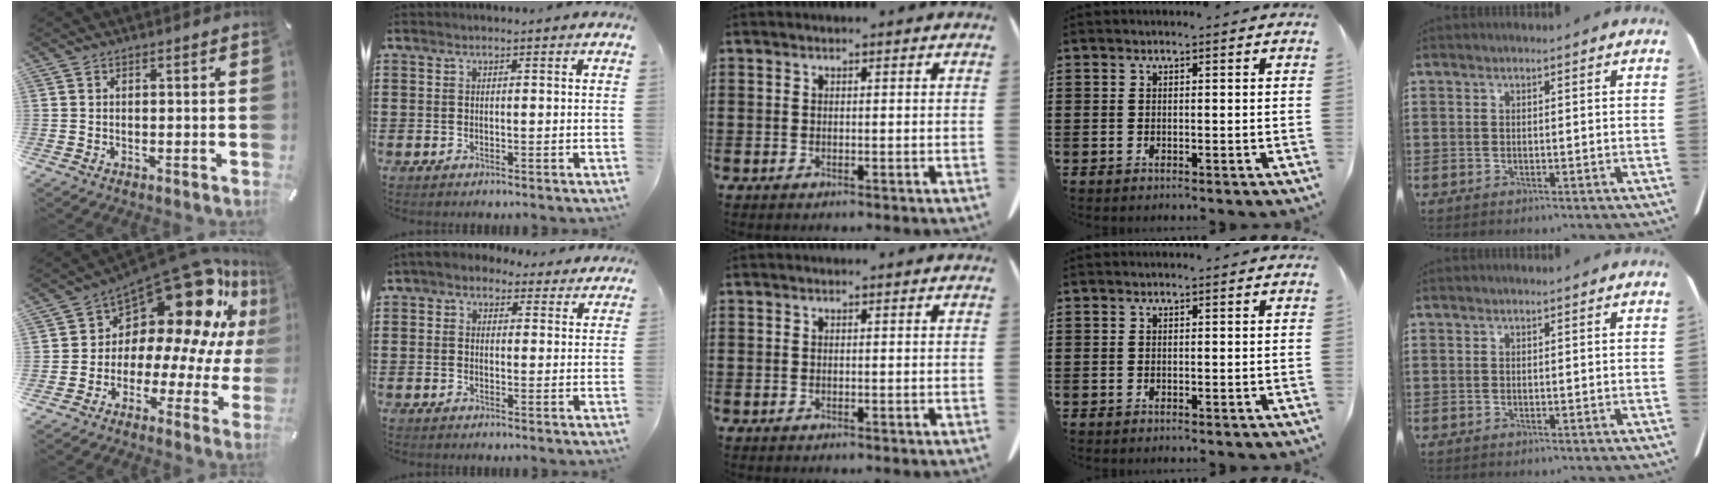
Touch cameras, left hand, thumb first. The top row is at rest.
{"thumb": {"total": 19.0, "force": [12.1, 9.6, 11.0], "torque": [-0.154, -0.116, 0.204]}, "index": {"total": 2.9, "force": [1.9, 2.0, 0.8], "torque": [-0.025, 0.003, 0.034]}}